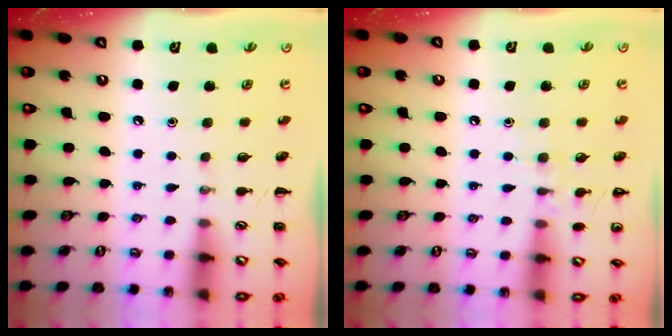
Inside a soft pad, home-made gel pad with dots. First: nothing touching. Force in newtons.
{"total": 7.1, "press": 6.9, "slide": 1.6}